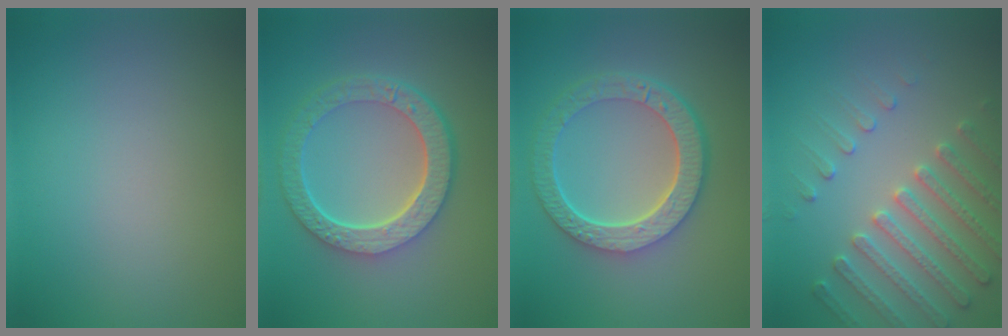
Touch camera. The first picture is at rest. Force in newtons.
{"total": 6.7, "press": 5.1, "slide": 4.4}
{"total": 6.3, "press": 4.9, "slide": 4.0}
{"total": 4.0, "press": 3.9, "slide": 0.2}